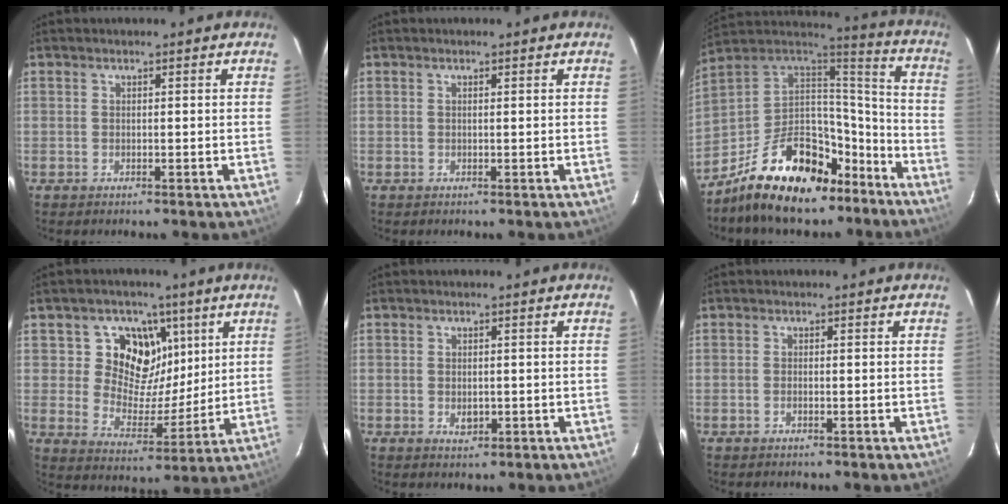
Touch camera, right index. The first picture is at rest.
{"total": 0.0}
{"total": 23.2, "force": [-15.0, 11.5, 13.5], "torque": [-0.254, 0.033, -0.226]}
{"total": 12.2, "force": [5.3, 10.1, 4.4], "torque": [-0.080, -0.009, 0.091]}
{"total": 2.2, "force": [-0.4, 1.5, 1.5], "torque": [-0.024, -0.002, -0.002]}
{"total": 0.6, "force": [-0.3, 0.1, 0.5], "torque": [-0.012, 0.001, -0.006]}